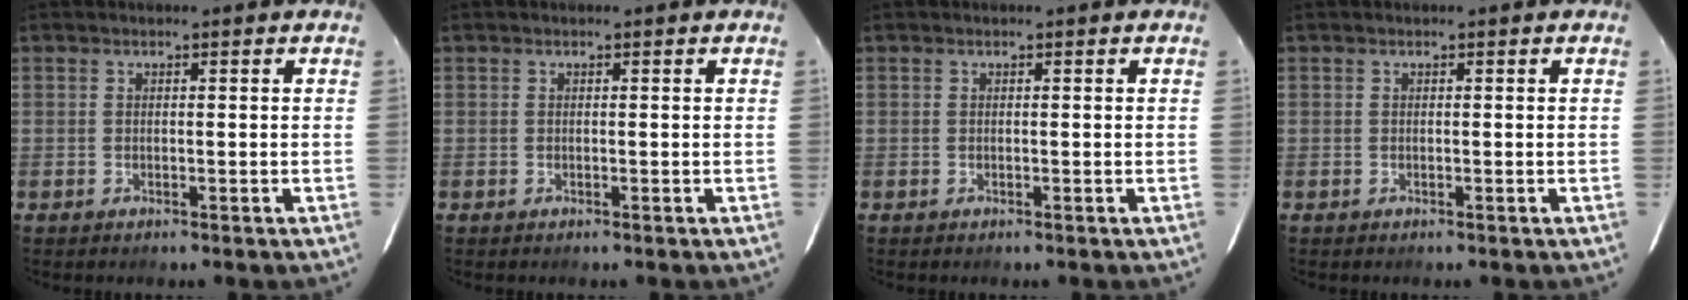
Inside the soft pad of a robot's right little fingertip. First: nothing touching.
{"total": 0.0}
{"total": 0.0}
{"total": 0.0}